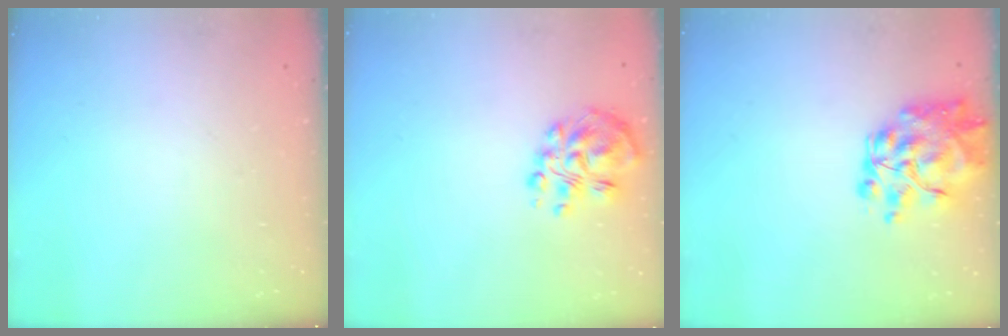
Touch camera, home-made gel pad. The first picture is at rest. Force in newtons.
{"total": 9.6, "press": 9.3, "slide": 2.2}
{"total": 12.0, "press": 11.4, "slide": 3.9}